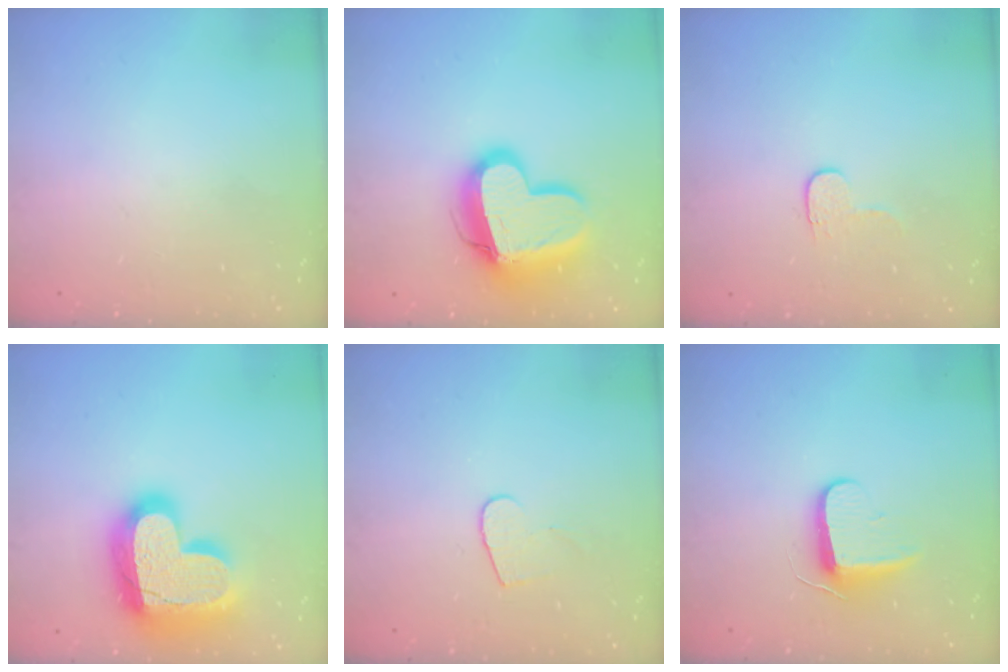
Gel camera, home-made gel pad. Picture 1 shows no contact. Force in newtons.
{"total": 17.7, "press": 17.6, "slide": 1.5}
{"total": 3.6, "press": 3.6, "slide": 0.4}
{"total": 26.4, "press": 26.3, "slide": 2.0}
{"total": 5.8, "press": 5.8, "slide": 0.4}
{"total": 9.4, "press": 9.3, "slide": 0.9}